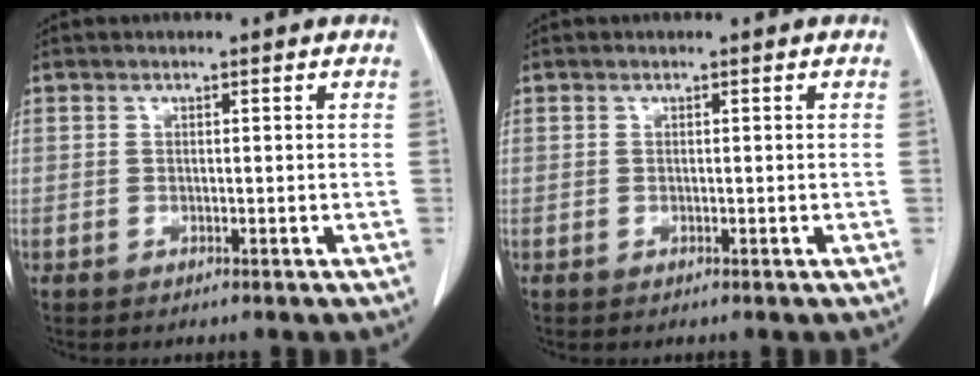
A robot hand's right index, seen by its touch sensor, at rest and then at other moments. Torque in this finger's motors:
{"motor_torque": [-0.01, 0.01, -0.01, 0.00]}